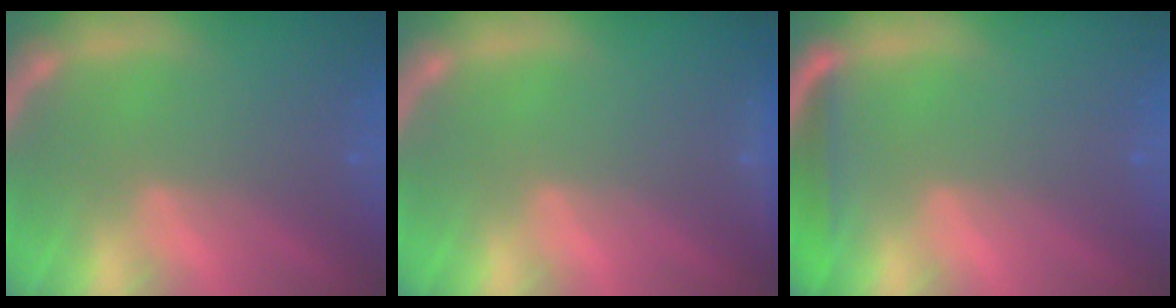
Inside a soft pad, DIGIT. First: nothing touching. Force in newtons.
{"total": 1.4}
{"total": 2.5}